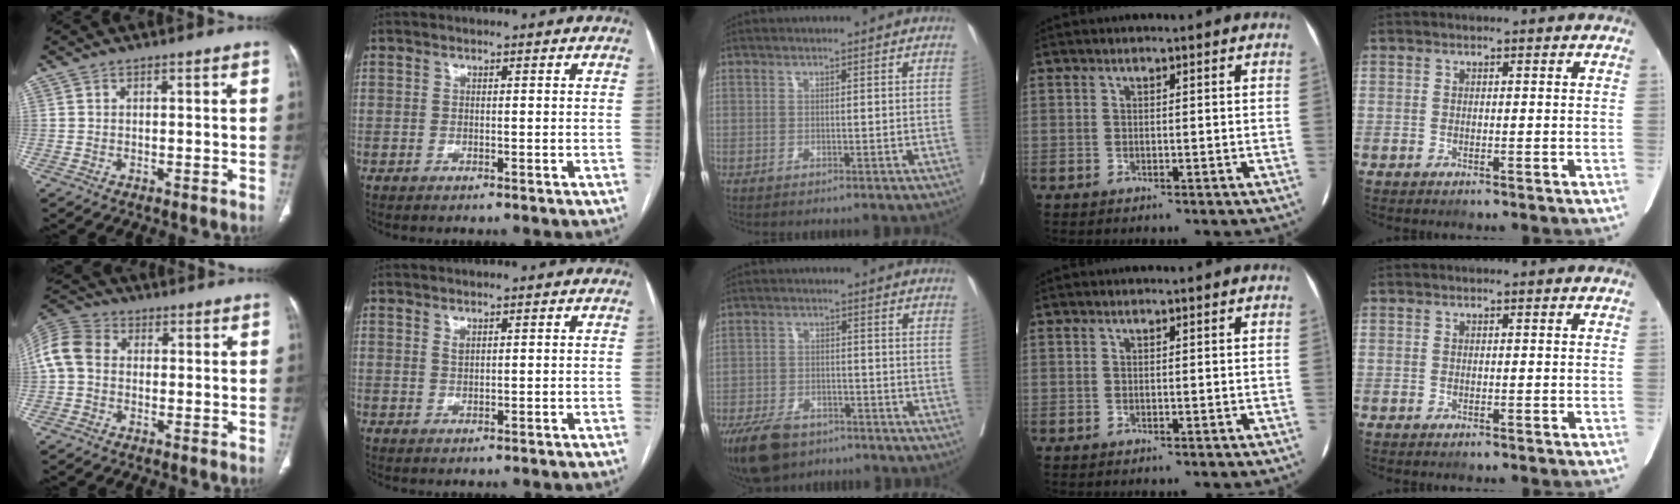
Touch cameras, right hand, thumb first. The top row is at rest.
{"thumb": {"total": 8.8, "force": [0.5, 6.9, 5.5], "torque": [-0.113, 0.028, -0.001]}, "index": {"total": 0.9, "force": [0.6, 0.4, 0.5], "torque": [-0.011, -0.002, 0.013]}, "middle": {"total": 10.1, "force": [-7.3, 5.1, 4.7], "torque": [-0.094, -0.010, -0.122]}}